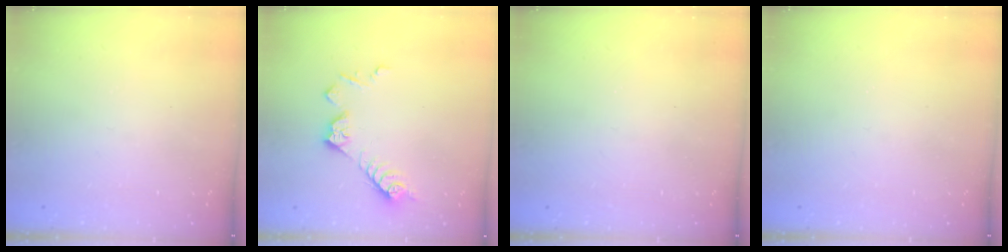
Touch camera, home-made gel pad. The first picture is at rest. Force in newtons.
{"total": 9.3, "press": 9.3, "slide": 0.6}
{"total": 0.0}
{"total": 0.0}